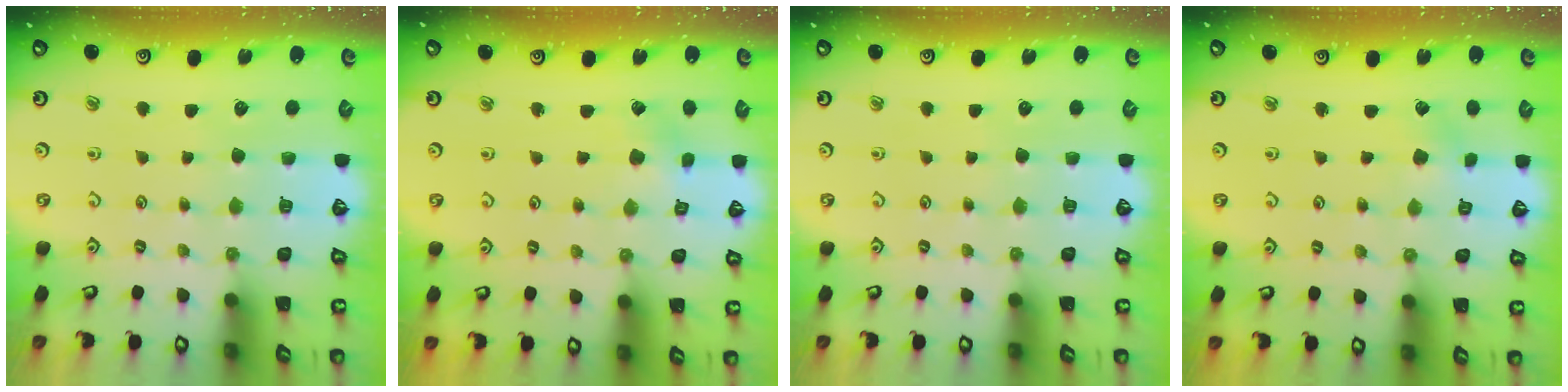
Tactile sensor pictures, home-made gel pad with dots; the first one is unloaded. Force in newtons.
{"total": 2.0, "press": 2.0, "slide": 0.1}
{"total": 0.0}
{"total": 1.6, "press": 1.6, "slide": 0.2}